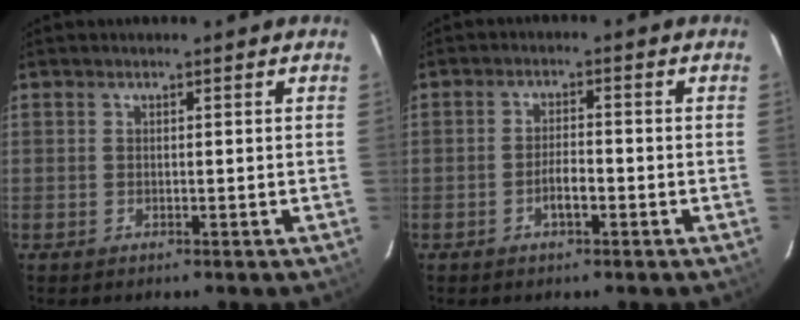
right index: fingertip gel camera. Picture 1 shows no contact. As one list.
[{"total": 3.2, "force": [-1.6, 0.9, 2.6], "torque": [-0.054, 0.004, -0.028]}]